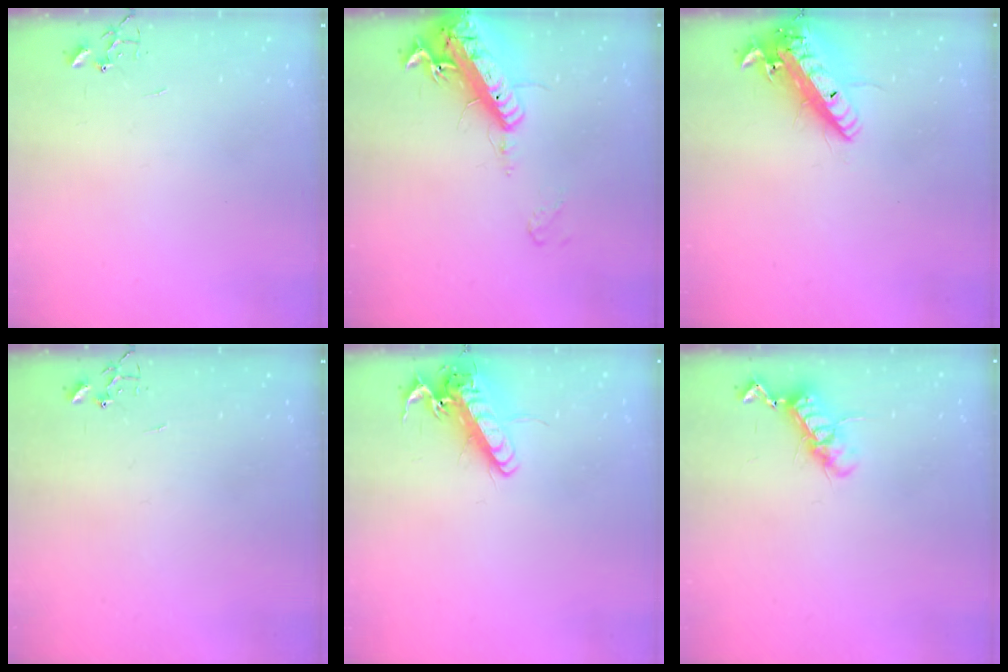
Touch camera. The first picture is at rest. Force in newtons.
{"total": 18.9, "press": 18.5, "slide": 3.7}
{"total": 17.1, "press": 16.8, "slide": 3.3}
{"total": 0.0}
{"total": 14.6, "press": 14.4, "slide": 2.4}
{"total": 11.0, "press": 10.9, "slide": 1.1}